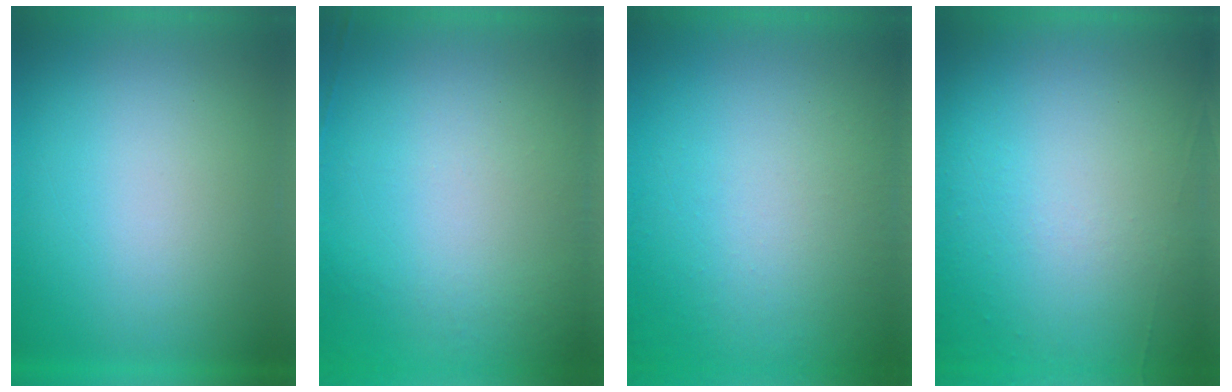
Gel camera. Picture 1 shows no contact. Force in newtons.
{"total": 6.1}
{"total": 1.2}
{"total": 5.8}